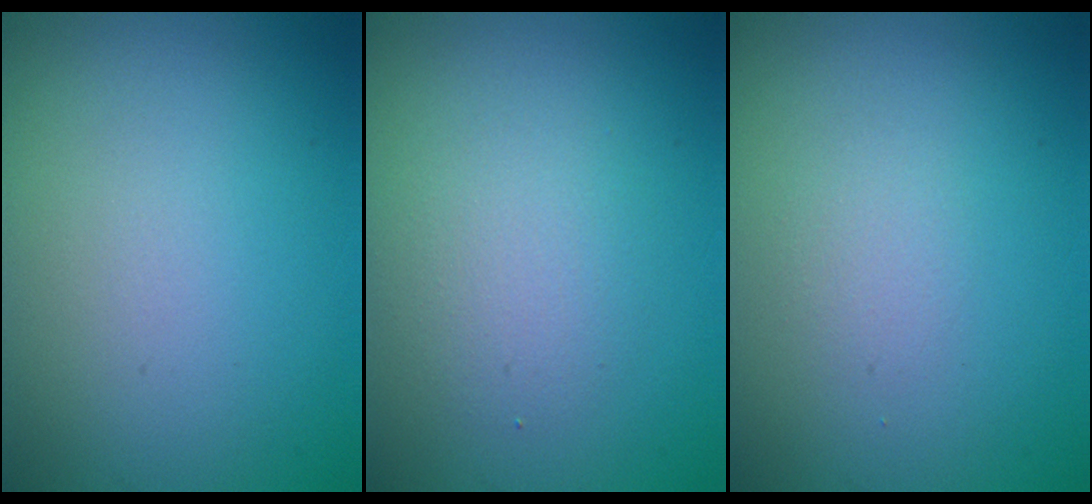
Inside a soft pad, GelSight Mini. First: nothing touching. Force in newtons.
{"total": 2.3, "press": 2.3, "slide": 0.1}
{"total": 1.0, "press": 0.9, "slide": 0.1}